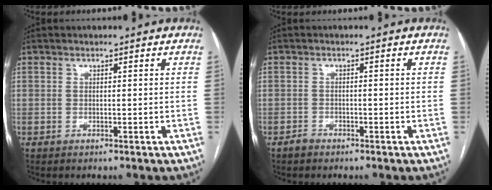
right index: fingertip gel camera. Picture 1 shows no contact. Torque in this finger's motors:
{"motor_torque": [-0.07, -0.12, -0.06, 0.00]}